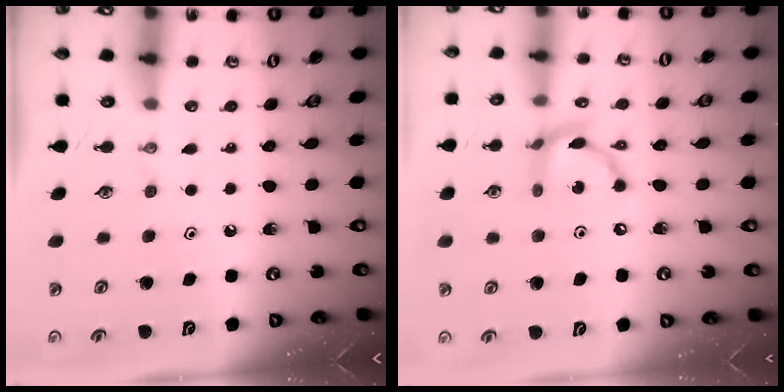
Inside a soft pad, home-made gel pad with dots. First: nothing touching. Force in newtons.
{"total": 12.2, "press": 12.2, "slide": 0.9}